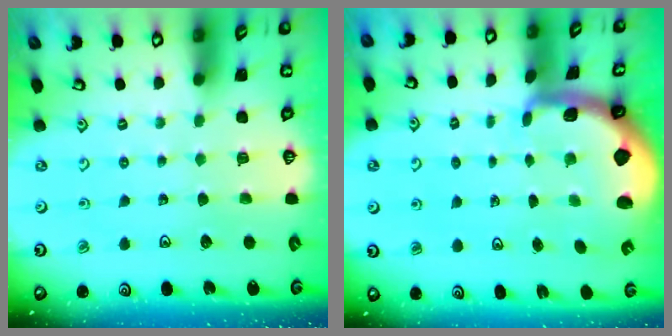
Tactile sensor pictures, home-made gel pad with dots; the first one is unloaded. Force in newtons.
{"total": 1.9, "press": 1.9, "slide": 0.4}